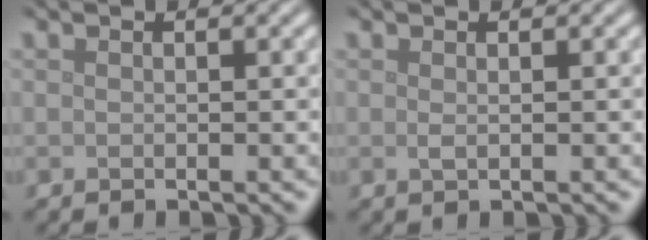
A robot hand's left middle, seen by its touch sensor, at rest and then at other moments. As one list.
[{"total": 0.6, "force": [0.2, 0.2, 0.5], "torque": [-0.011, 0.001, 0.004]}]